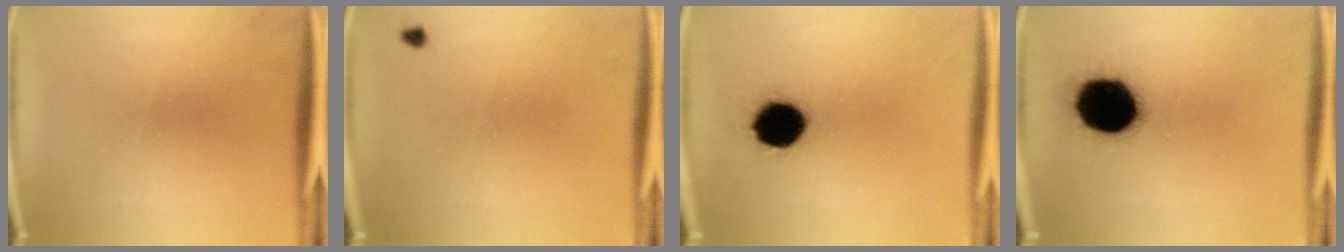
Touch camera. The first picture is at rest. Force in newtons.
{"total": 0.7}
{"total": 12.3}
{"total": 19.0}